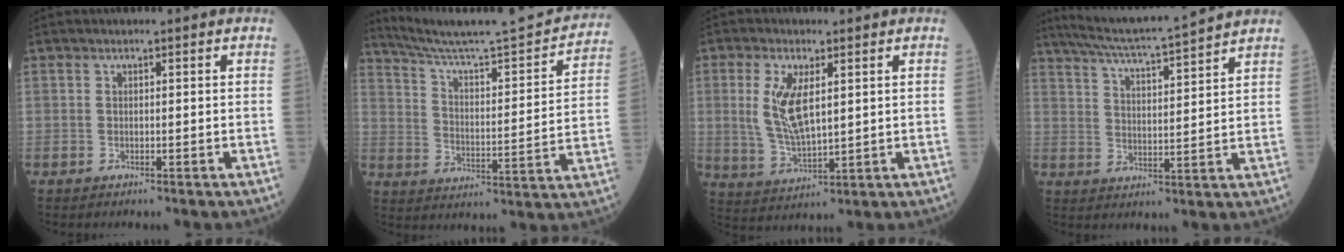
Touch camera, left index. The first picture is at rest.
{"total": 22.1, "force": [20.7, 0.6, 7.8], "torque": [-0.122, -0.043, 0.290]}
{"total": 7.7, "force": [1.9, 2.6, 7.0], "torque": [-0.157, -0.001, 0.051]}
{"total": 13.7, "force": [12.6, -1.2, 5.2], "torque": [-0.101, 0.004, 0.193]}